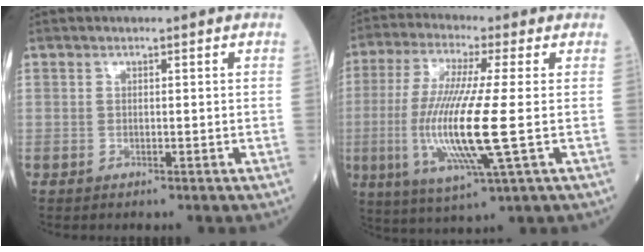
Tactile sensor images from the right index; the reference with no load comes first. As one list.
[{"total": 14.7, "force": [-1.9, 0.5, 14.6], "torque": [-0.308, -0.019, -0.040]}]